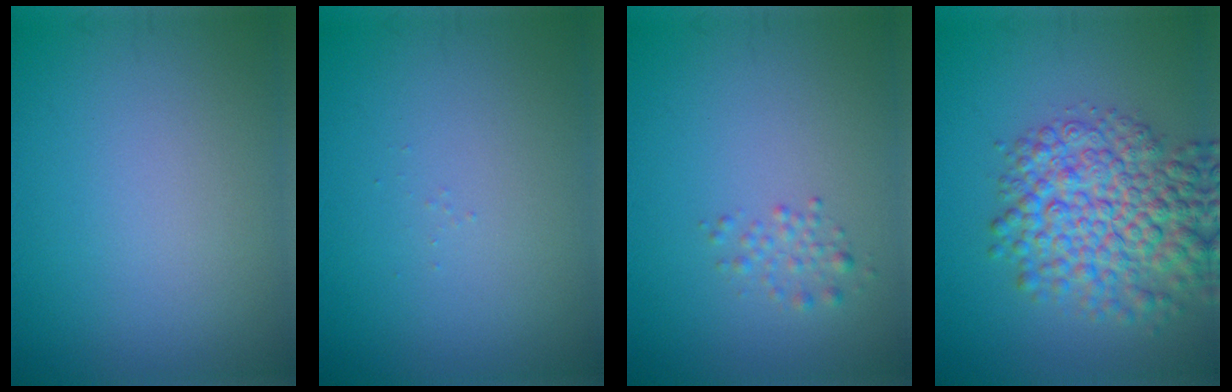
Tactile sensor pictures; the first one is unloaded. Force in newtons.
{"total": 0.0}
{"total": 1.2, "press": 1.1, "slide": 0.1}
{"total": 8.1, "press": 8.1, "slide": 0.2}